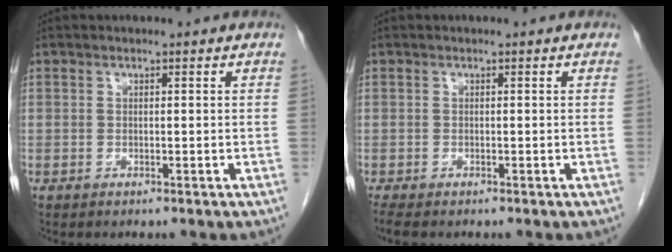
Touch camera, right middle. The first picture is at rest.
{"total": 2.5, "force": [-2.2, 0.5, 1.2], "torque": [-0.022, -0.008, -0.033]}